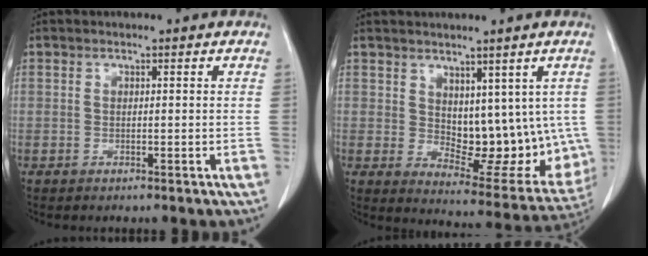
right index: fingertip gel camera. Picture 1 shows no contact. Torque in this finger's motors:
{"motor_torque": [0.12, 0.26, 0.09, 0.01]}